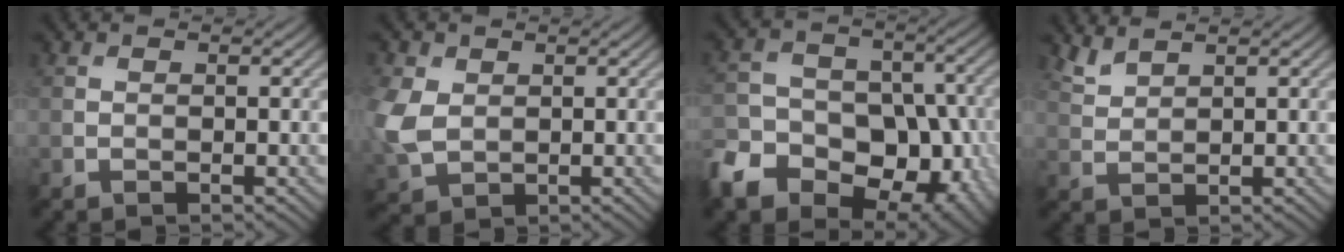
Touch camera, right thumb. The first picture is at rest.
{"total": 6.7, "force": [0.7, 5.1, 4.3], "torque": [-0.145, 0.000, 0.011]}
{"total": 15.2, "force": [-7.5, 10.6, 7.8], "torque": [-0.172, -0.033, -0.119]}
{"total": 2.3, "force": [2.1, 0.4, 0.9], "torque": [-0.029, 0.002, 0.052]}